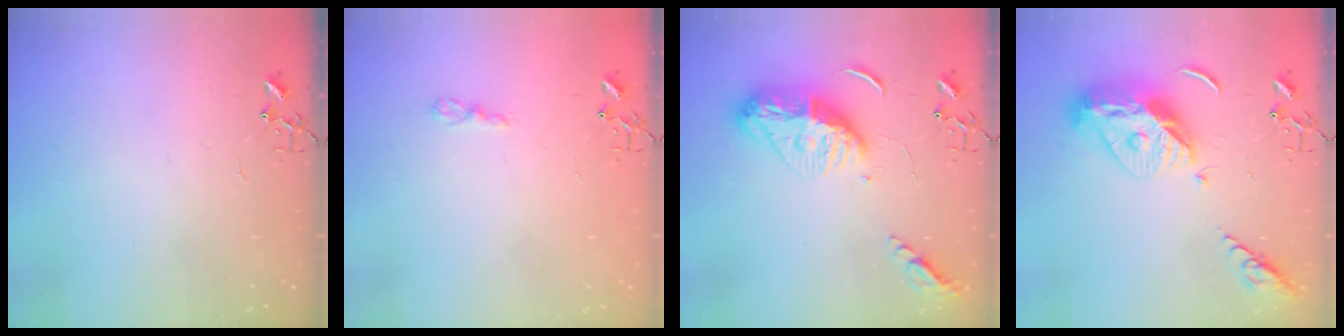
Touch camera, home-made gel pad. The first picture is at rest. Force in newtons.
{"total": 4.4, "press": 4.4, "slide": 0.6}
{"total": 14.6, "press": 14.5, "slide": 1.2}
{"total": 15.9, "press": 15.8, "slide": 1.5}